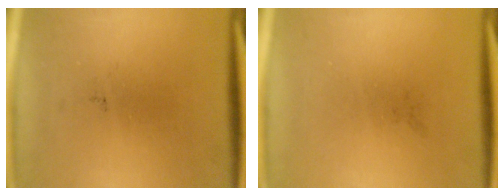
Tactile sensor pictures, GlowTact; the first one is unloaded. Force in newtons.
{"total": 0.0}